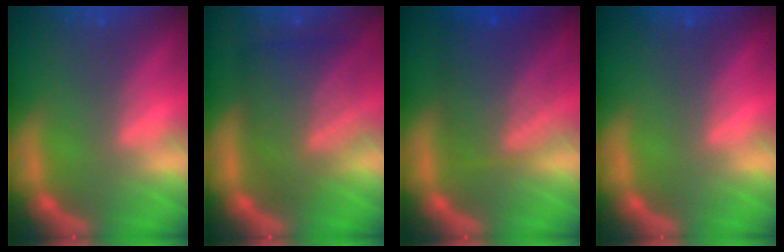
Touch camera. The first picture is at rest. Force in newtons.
{"total": 8.1}
{"total": 7.5}
{"total": 0.0}